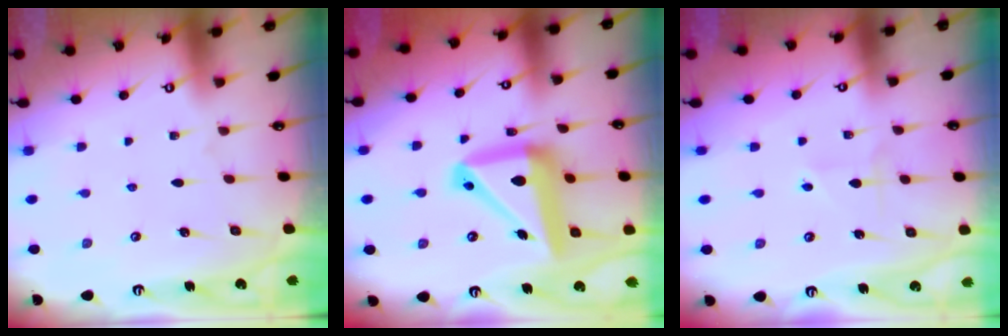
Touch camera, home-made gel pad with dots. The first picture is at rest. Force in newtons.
{"total": 17.3, "press": 17.2, "slide": 1.9}
{"total": 2.9, "press": 2.8, "slide": 0.4}